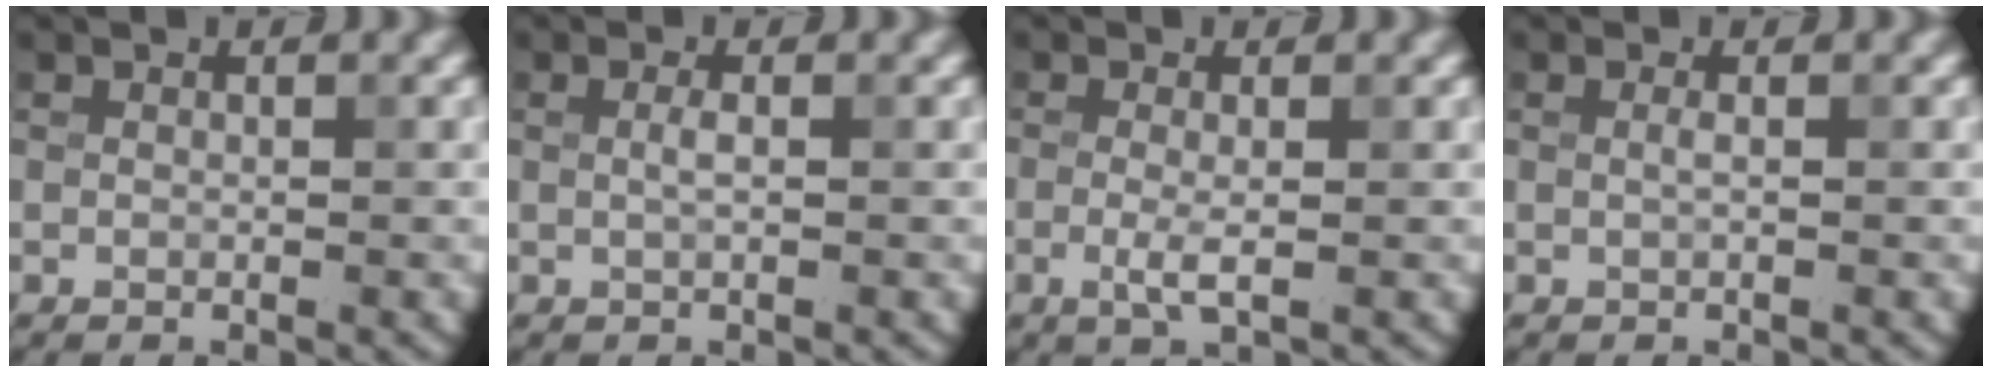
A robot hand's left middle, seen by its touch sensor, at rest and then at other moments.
{"total": 1.0, "force": [0.1, 0.2, 1.0], "torque": [-0.021, 0.003, 0.001]}
{"total": 2.1, "force": [-0.4, 0.4, 2.0], "torque": [-0.042, -0.005, -0.010]}
{"total": 0.7, "force": [0.0, 0.1, 0.7], "torque": [-0.012, 0.002, -0.001]}